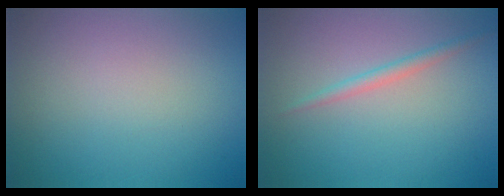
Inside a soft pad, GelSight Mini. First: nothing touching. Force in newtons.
{"total": 1.4, "press": 1.4, "slide": 0.0}